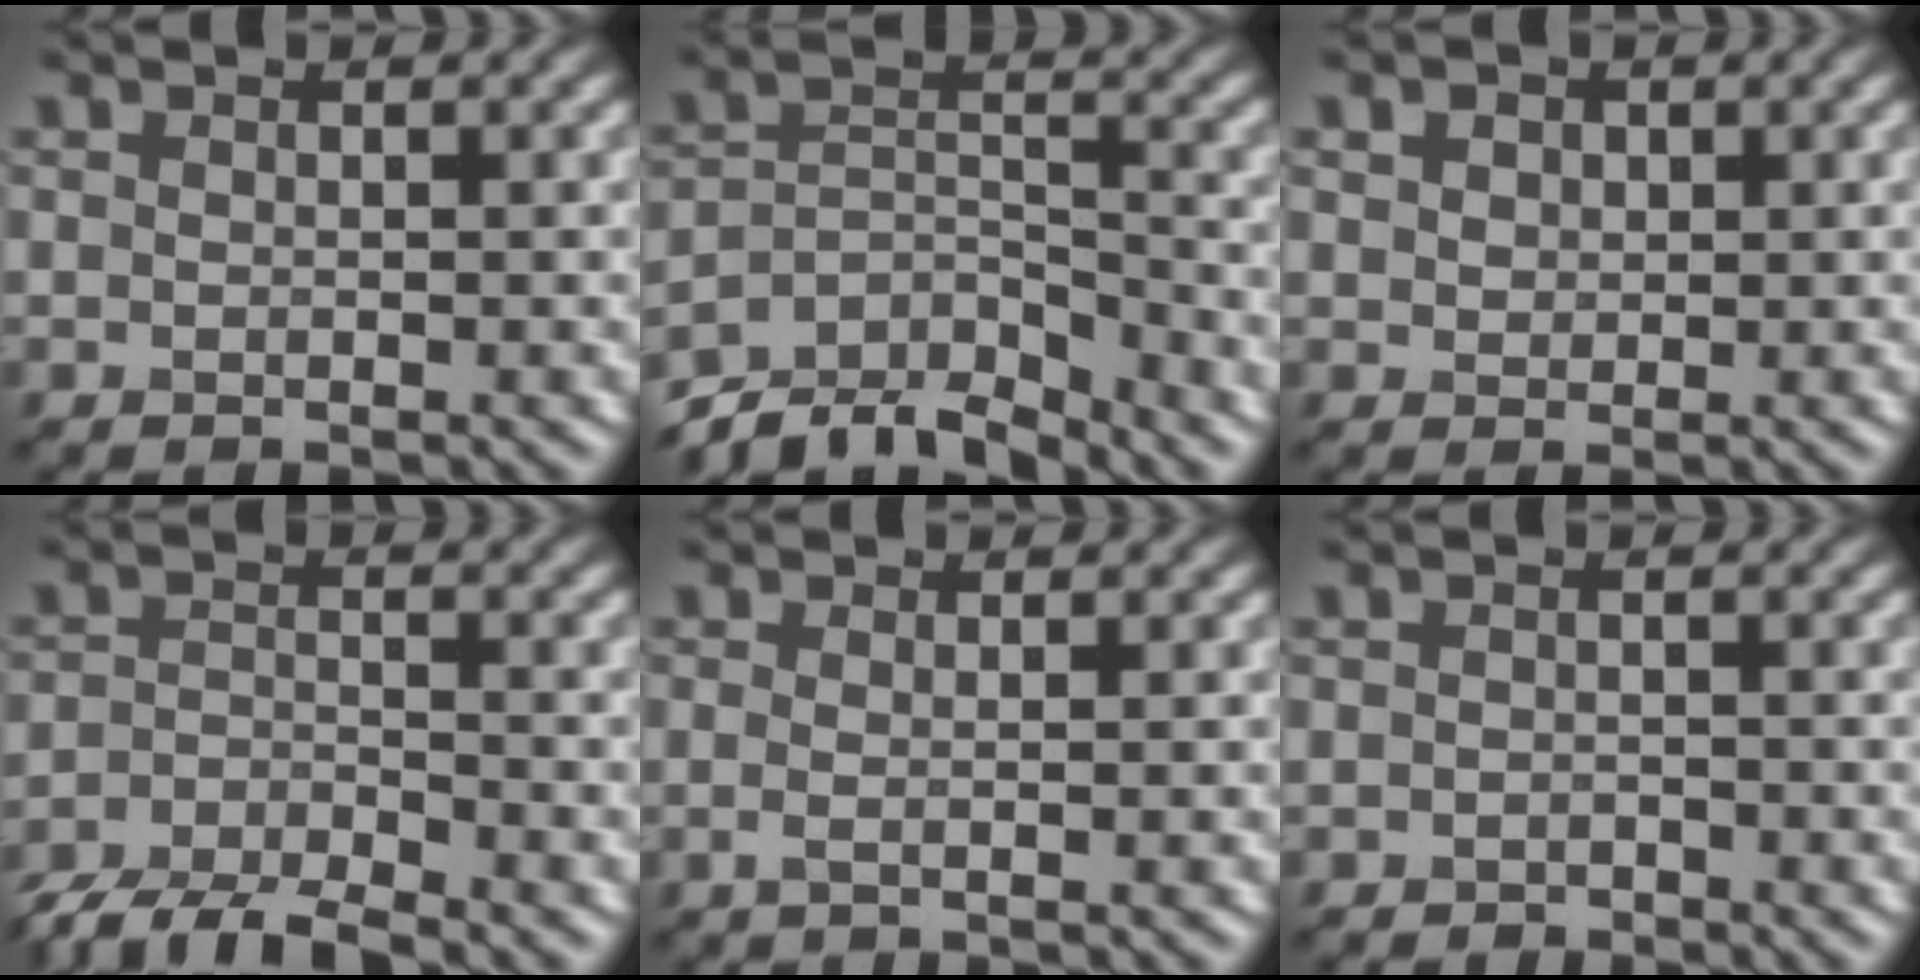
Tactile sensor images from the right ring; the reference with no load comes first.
{"total": 7.2, "force": [-6.3, 2.3, 2.8], "torque": [-0.047, -0.007, -0.117]}
{"total": 3.2, "force": [1.8, 2.3, 1.5], "torque": [-0.039, 0.012, 0.026]}
{"total": 6.0, "force": [-5.1, 1.4, 2.9], "torque": [-0.054, -0.012, -0.096]}
{"total": 1.2, "force": [-0.1, 0.3, 1.1], "torque": [-0.021, -0.004, -0.004]}
{"total": 0.8, "force": [-0.7, 0.2, 0.0], "torque": [0.002, -0.001, -0.013]}